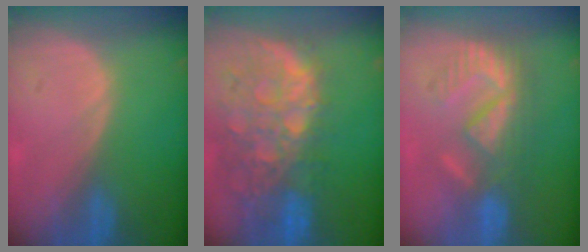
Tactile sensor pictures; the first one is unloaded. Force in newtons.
{"total": 13.0, "press": 10.7, "slide": 7.4}
{"total": 8.8, "press": 7.9, "slide": 3.9}